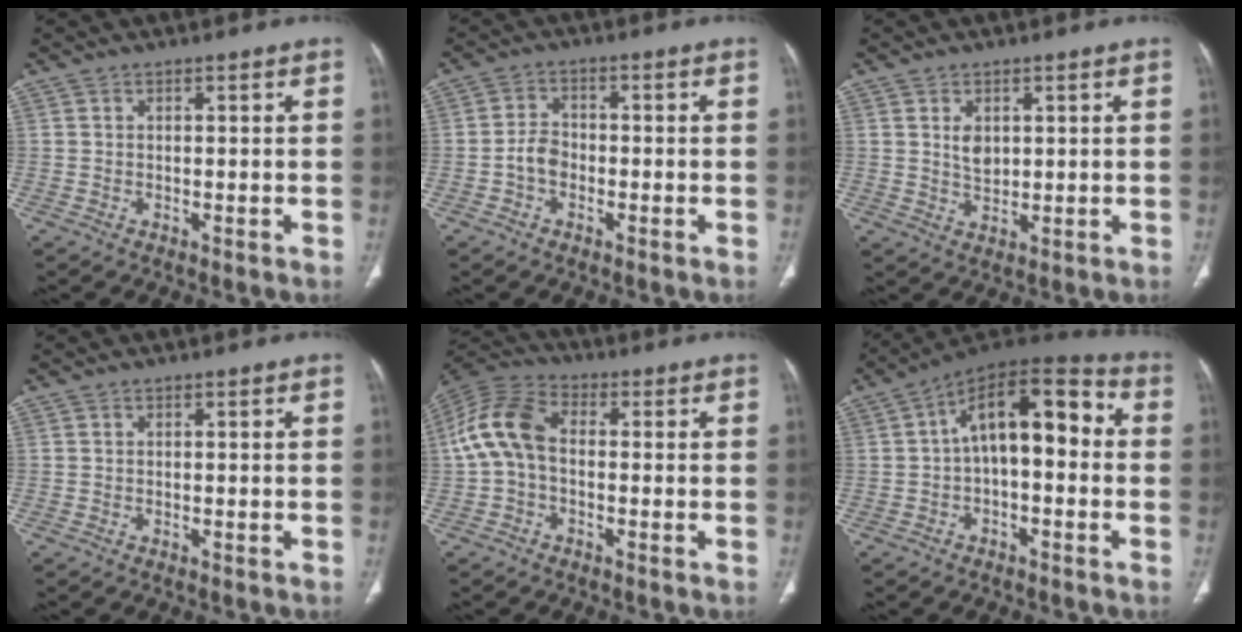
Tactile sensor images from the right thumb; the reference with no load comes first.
{"total": 3.8, "force": [-1.3, 2.8, 2.3], "torque": [-0.034, 0.017, -0.031]}
{"total": 3.6, "force": [1.1, 2.4, 2.4], "torque": [-0.032, -0.010, 0.025]}
{"total": 0.0}
{"total": 10.8, "force": [-0.1, 7.1, 8.2], "torque": [-0.165, 0.030, -0.014]}
{"total": 14.8, "force": [0.8, 7.4, 12.8], "torque": [-0.171, 0.050, 0.002]}